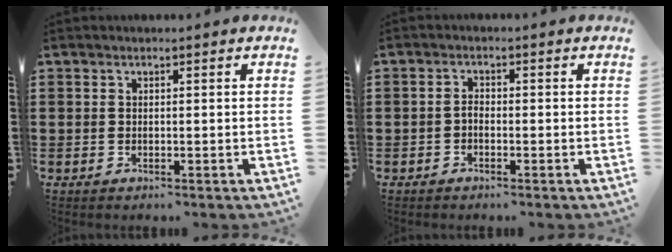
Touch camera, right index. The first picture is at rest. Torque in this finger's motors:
{"motor_torque": [-0.34, 0.25, 0.04, 0.02]}